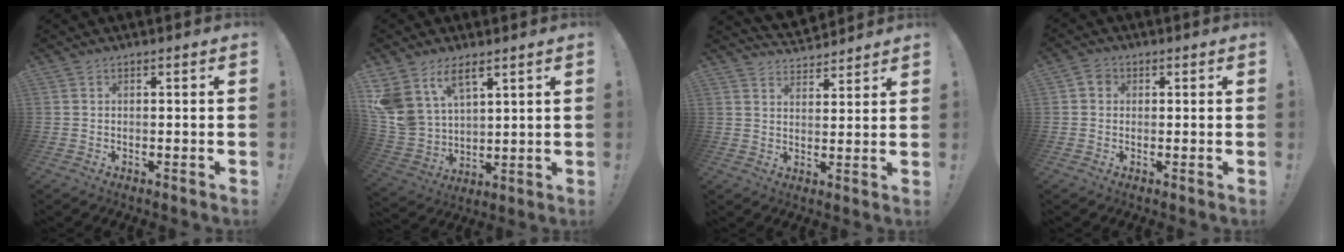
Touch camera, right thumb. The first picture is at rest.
{"total": 12.0, "force": [7.6, 7.2, 5.8], "torque": [-0.137, -0.051, 0.153]}
{"total": 5.9, "force": [5.5, 2.0, 0.8], "torque": [-0.010, -0.041, 0.101]}
{"total": 3.1, "force": [0.5, 2.7, 1.3], "torque": [-0.020, 0.006, 0.009]}